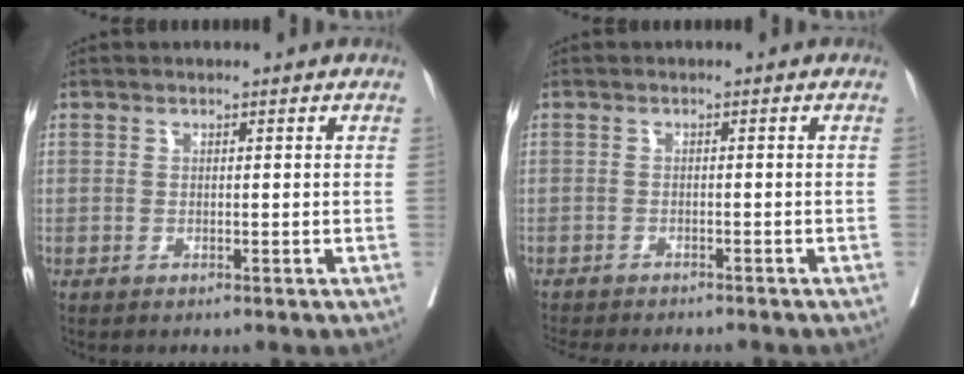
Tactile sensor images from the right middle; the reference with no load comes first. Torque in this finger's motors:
{"motor_torque": [1.05, -1.09, 0.31, 0.04]}